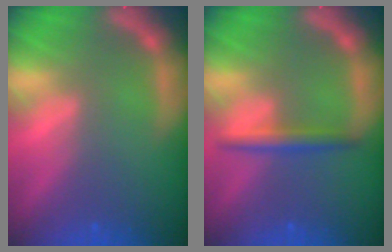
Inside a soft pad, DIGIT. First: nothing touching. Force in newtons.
{"total": 2.5}